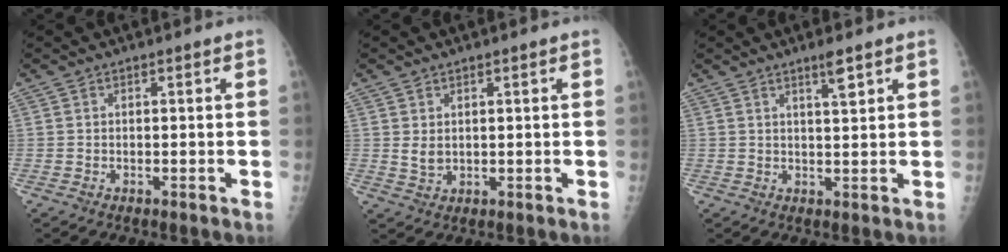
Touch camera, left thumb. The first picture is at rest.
{"total": 2.6, "force": [0.9, 2.0, 1.4], "torque": [-0.014, -0.010, 0.023]}
{"total": 3.2, "force": [2.2, 0.3, 2.3], "torque": [-0.036, -0.016, 0.037]}